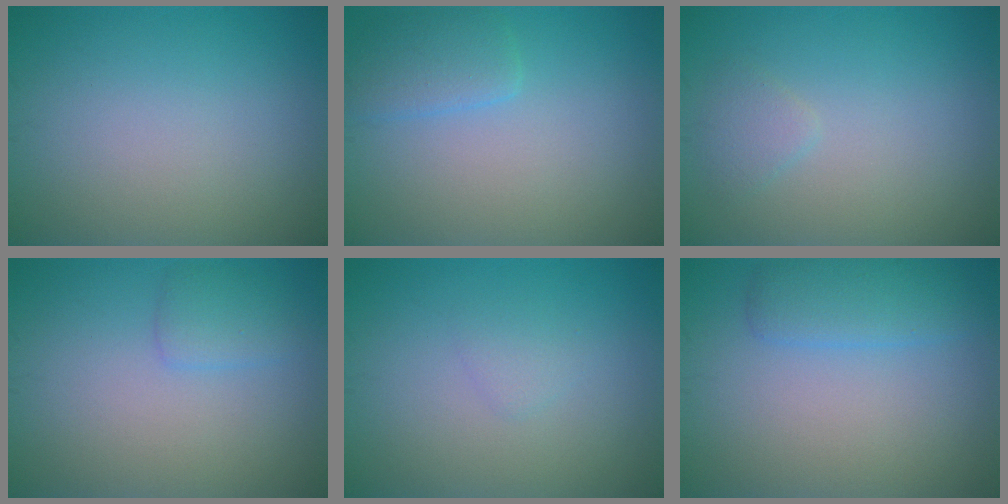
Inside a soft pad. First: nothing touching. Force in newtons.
{"total": 2.4, "press": 2.3, "slide": 0.2}
{"total": 1.2, "press": 1.2, "slide": 0.1}
{"total": 1.6, "press": 1.6, "slide": 0.1}
{"total": 1.0, "press": 1.0, "slide": 0.1}
{"total": 2.7, "press": 2.7, "slide": 0.1}